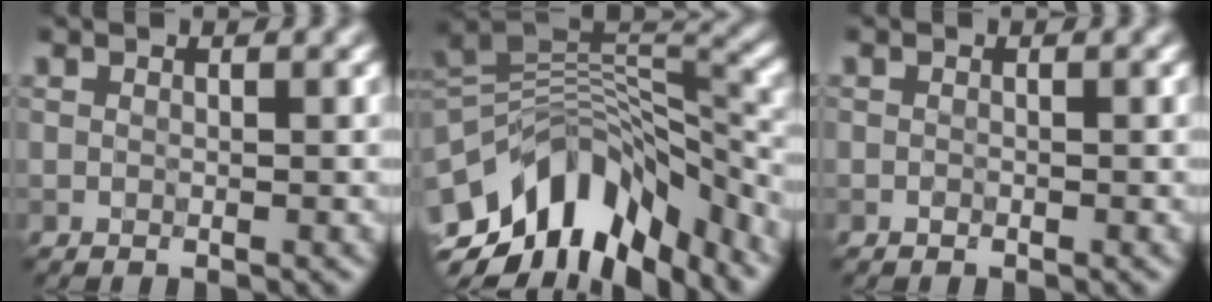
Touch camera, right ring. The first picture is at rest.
{"total": 11.2, "force": [-6.1, 5.5, 7.5], "torque": [-0.125, 0.014, -0.112]}
{"total": 0.0}